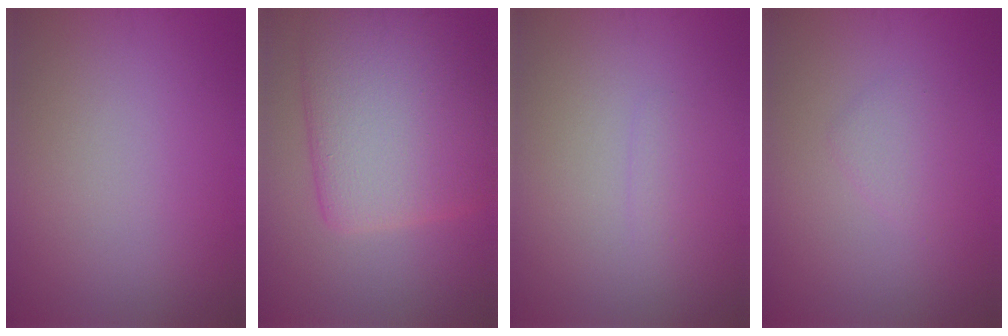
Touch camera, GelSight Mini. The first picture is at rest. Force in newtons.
{"total": 10.5, "press": 10.5, "slide": 0.4}
{"total": 0.7, "press": 0.7, "slide": 0.1}
{"total": 1.4, "press": 1.4, "slide": 0.1}